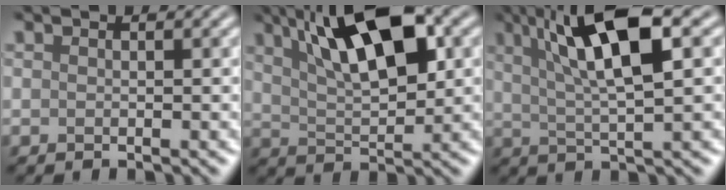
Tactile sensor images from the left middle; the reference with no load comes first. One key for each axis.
{"total": 9.6, "fx": 3.8, "fy": 3.4, "fz": 8.1, "tx": -0.140, "ty": 0.019, "tz": 0.066}
{"total": 9.3, "fx": 3.2, "fy": 2.3, "fz": 8.4, "tx": -0.142, "ty": 0.018, "tz": 0.059}